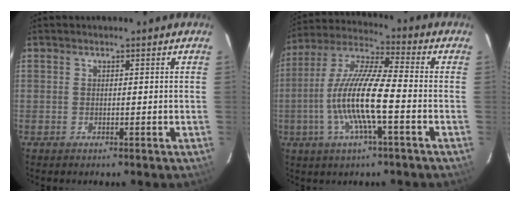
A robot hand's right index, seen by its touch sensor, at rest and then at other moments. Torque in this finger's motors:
{"motor_torque": [1.85, -0.29, 1.05, 0.21]}